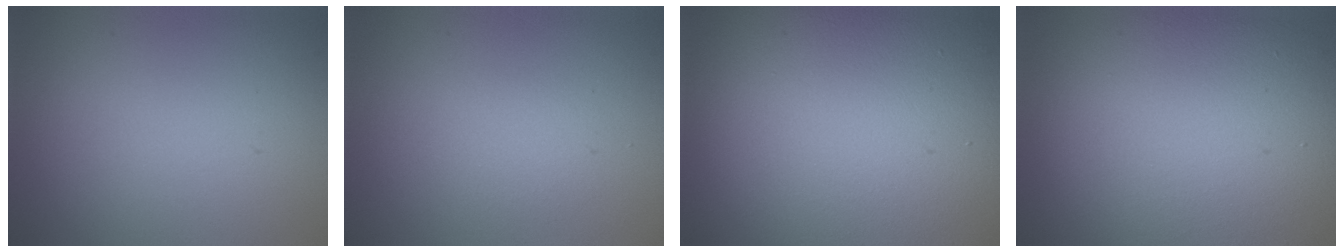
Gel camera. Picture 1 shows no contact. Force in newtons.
{"total": 1.3, "press": 1.3, "slide": 0.1}
{"total": 20.3, "press": 20.3, "slide": 1.1}
{"total": 13.5, "press": 13.4, "slide": 0.5}